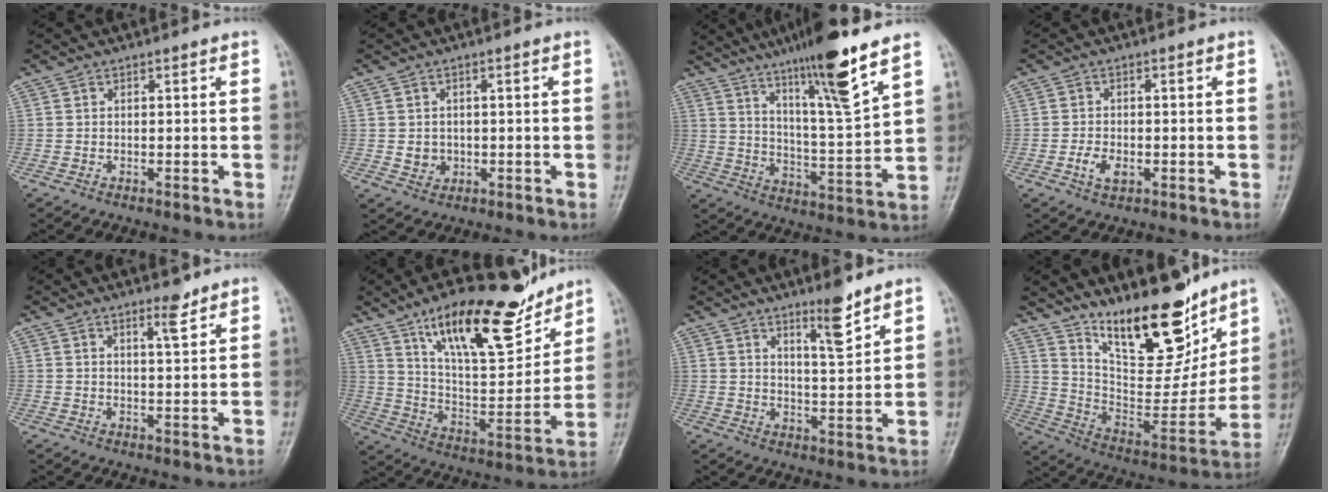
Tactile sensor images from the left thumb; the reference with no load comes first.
{"total": 3.1, "force": [-0.2, 2.8, 1.3], "torque": [-0.007, 0.001, 0.004]}
{"total": 16.2, "force": [10.7, 0.8, 12.1], "torque": [-0.199, -0.059, 0.181]}
{"total": 3.5, "force": [-1.2, 2.2, 2.5], "torque": [-0.044, 0.002, -0.020]}
{"total": 3.4, "force": [2.5, 0.7, 2.2], "torque": [-0.030, -0.020, 0.040]}
{"total": 22.2, "force": [14.8, 7.5, 14.8], "torque": [-0.194, -0.074, 0.254]}
{"total": 7.0, "force": [5.0, 1.0, 4.8], "torque": [-0.070, -0.043, 0.082]}
{"total": 21.5, "force": [14.9, 8.0, 13.3], "torque": [-0.160, -0.094, 0.257]}